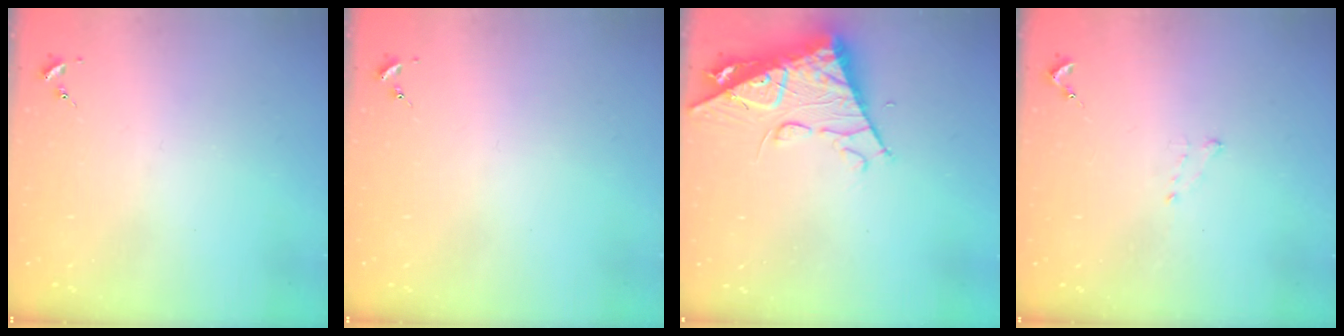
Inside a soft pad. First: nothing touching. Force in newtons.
{"total": 0.0}
{"total": 12.6, "press": 12.5, "slide": 1.4}
{"total": 4.5, "press": 4.5, "slide": 0.5}